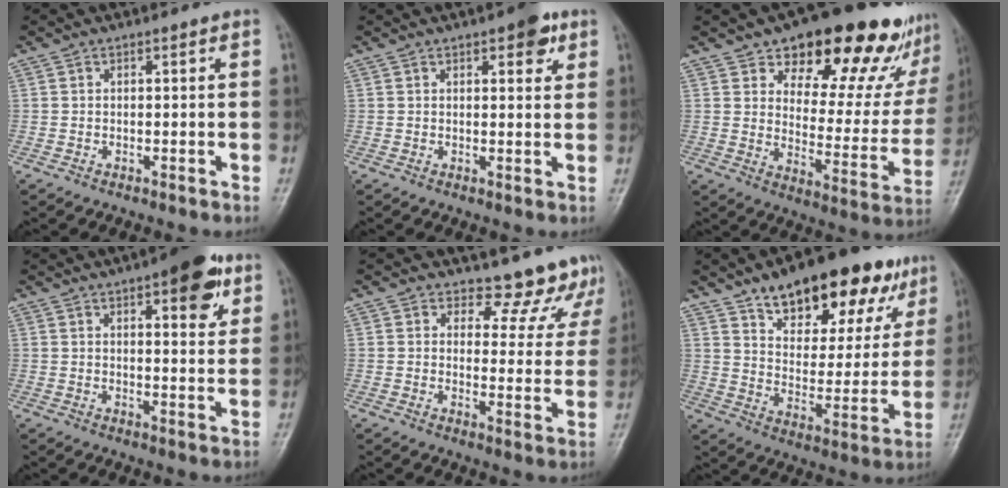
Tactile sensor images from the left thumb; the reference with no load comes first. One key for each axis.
{"total": 5.0, "fx": 2.7, "fy": 2.2, "fz": 3.7, "tx": -0.027, "ty": -0.007, "tz": 0.028}
{"total": 24.0, "fx": 16.3, "fy": 10.5, "fz": 14.1, "tx": -0.139, "ty": -0.074, "tz": 0.219}
{"total": 11.0, "fx": 5.7, "fy": 4.1, "fz": 8.5, "tx": -0.082, "ty": -0.019, "tz": 0.070}
{"total": 11.0, "fx": 10.1, "fy": 4.4, "fz": 0.0, "tx": 0.055, "ty": -0.076, "tz": 0.101}
{"total": 22.7, "fx": 14.5, "fy": 10.1, "fz": 14.2, "tx": -0.153, "ty": -0.043, "tz": 0.222}